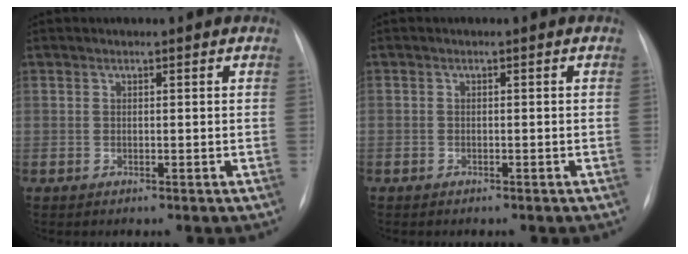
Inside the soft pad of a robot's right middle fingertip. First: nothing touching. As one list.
[{"total": 0.6, "force": [-0.4, 0.4, 0.0], "torque": [-0.007, 0.002, -0.006]}]